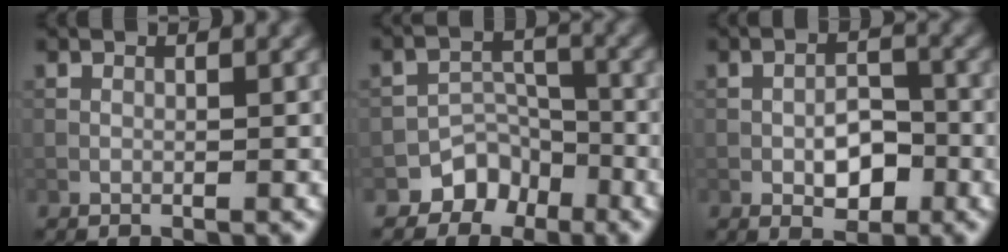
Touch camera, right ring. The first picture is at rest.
{"total": 3.4, "force": [-2.5, 2.3, 0.6], "torque": [0.008, 0.007, -0.040]}
{"total": 3.7, "force": [-1.4, 2.0, 2.8], "torque": [-0.043, 0.003, -0.021]}